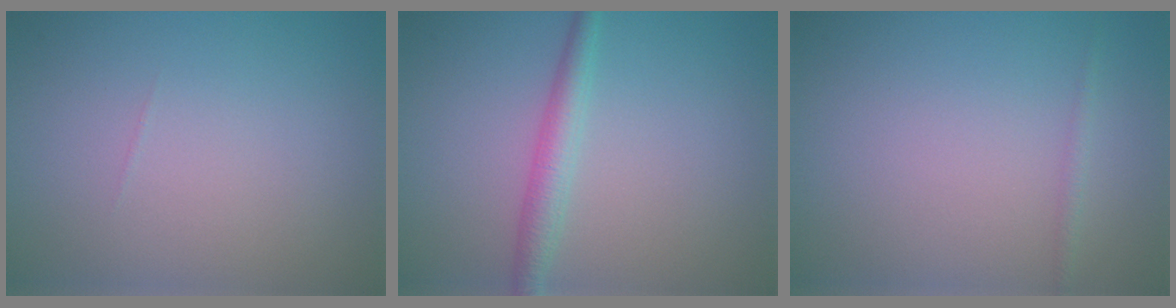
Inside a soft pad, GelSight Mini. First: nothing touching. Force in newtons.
{"total": 2.4, "press": 2.4, "slide": 0.1}
{"total": 0.8, "press": 0.8, "slide": 0.0}